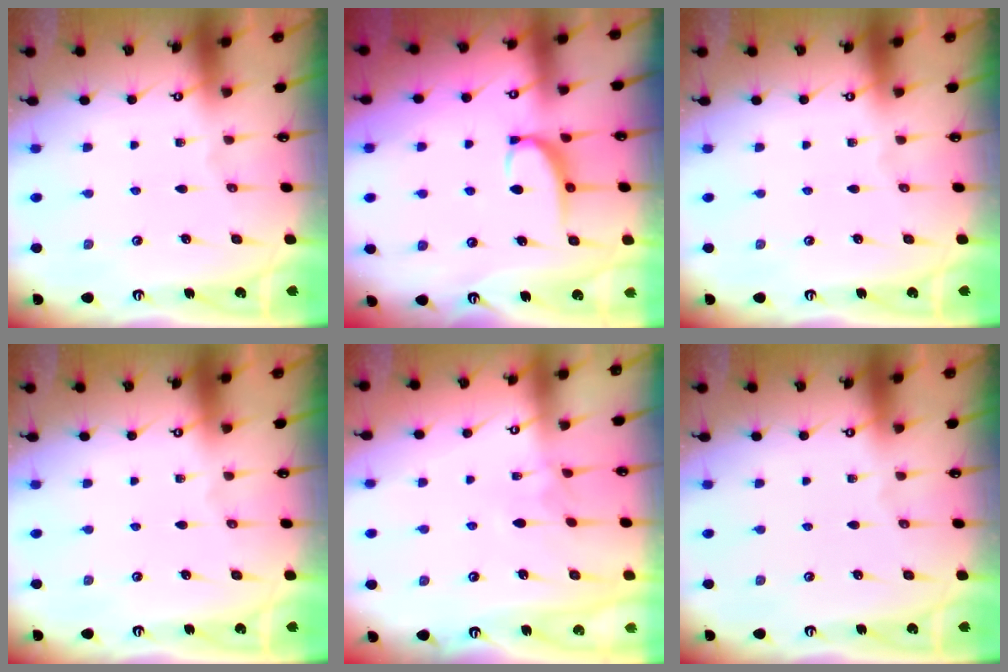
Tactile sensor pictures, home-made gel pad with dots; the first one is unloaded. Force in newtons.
{"total": 2.9, "press": 2.7, "slide": 0.9}
{"total": 0.0}
{"total": 0.0}
{"total": 3.5, "press": 3.5, "slide": 0.2}
{"total": 0.0}